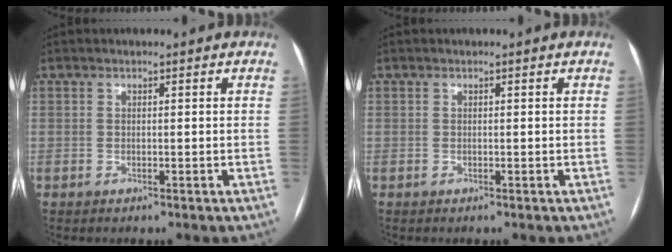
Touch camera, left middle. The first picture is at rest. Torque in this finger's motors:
{"motor_torque": [0.13, 0.14, 0.00, 0.00]}